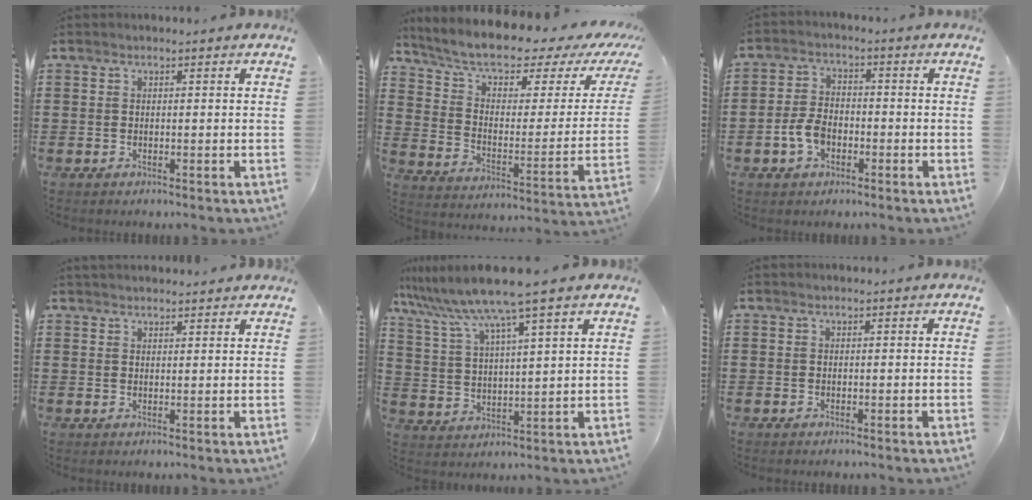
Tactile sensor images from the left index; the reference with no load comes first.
{"total": 6.6, "force": [4.7, 2.2, 4.2], "torque": [-0.101, -0.031, 0.078]}
{"total": 4.9, "force": [-1.7, 3.0, 3.5], "torque": [-0.089, -0.001, -0.039]}
{"total": 1.8, "force": [1.8, 0.1, 0.1], "torque": [-0.006, 0.000, 0.035]}
{"total": 8.6, "force": [7.0, -1.2, 4.9], "torque": [-0.120, -0.045, 0.114]}
{"total": 0.0}